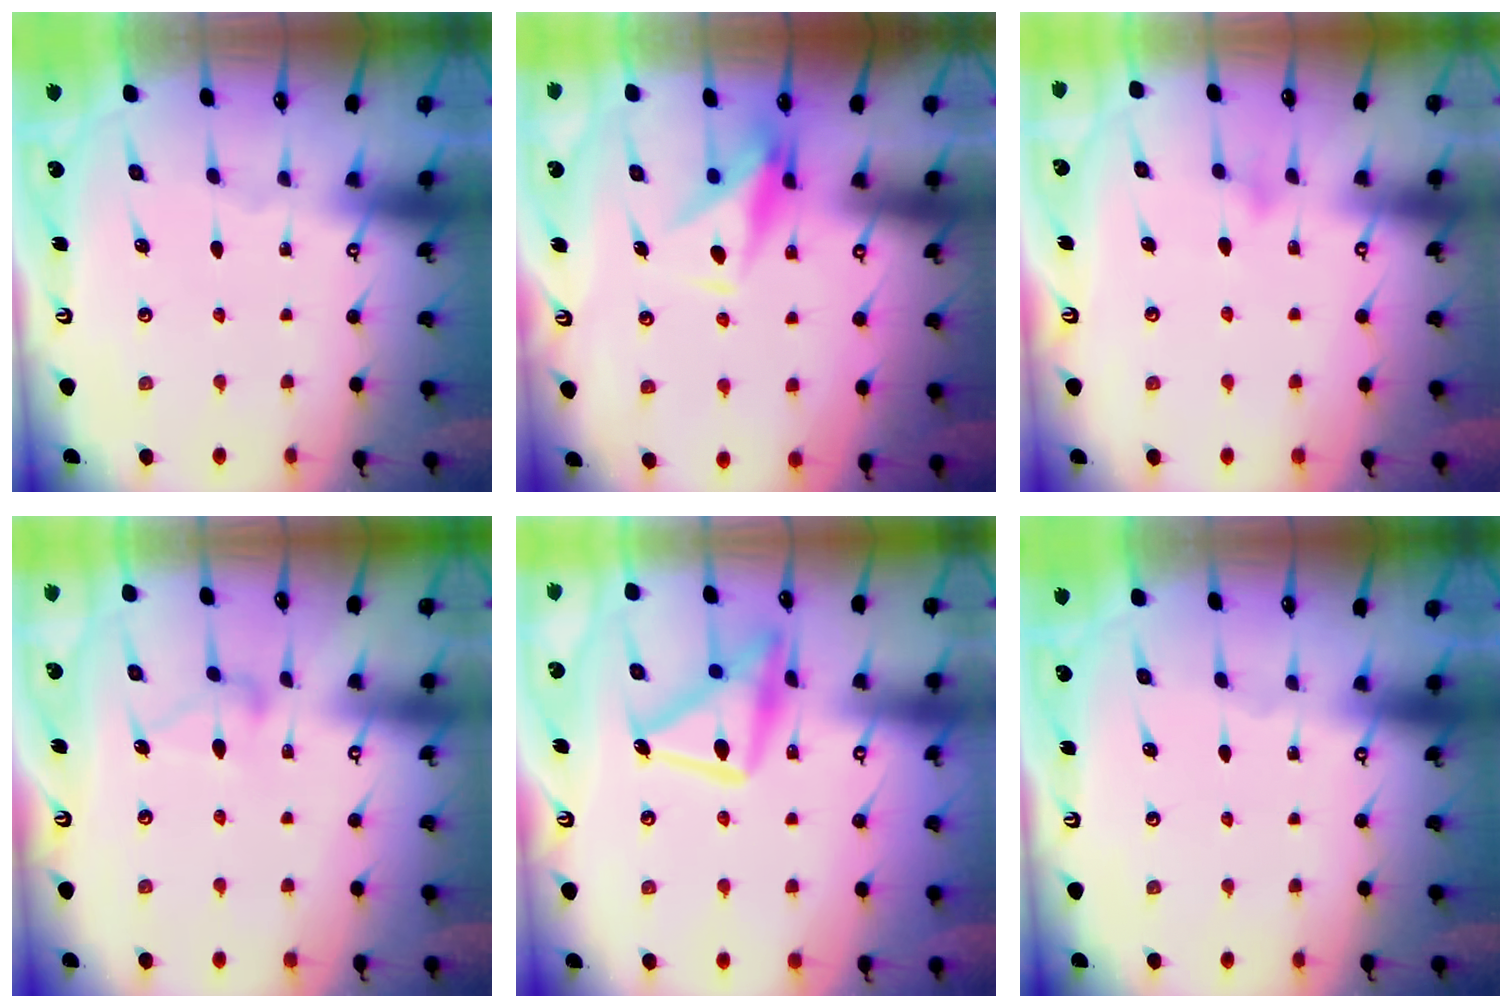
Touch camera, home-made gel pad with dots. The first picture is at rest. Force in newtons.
{"total": 8.8, "press": 8.6, "slide": 1.7}
{"total": 7.1, "press": 7.1, "slide": 0.3}
{"total": 10.0, "press": 9.9, "slide": 0.5}
{"total": 16.8, "press": 16.7, "slide": 1.1}
{"total": 0.0}